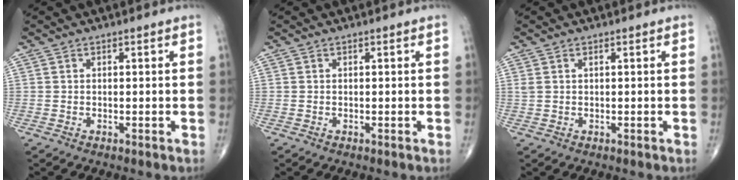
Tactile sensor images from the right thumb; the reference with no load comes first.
{"total": 0.0}
{"total": 1.1, "force": [0.5, 0.4, 0.9], "torque": [-0.025, 0.012, 0.016]}